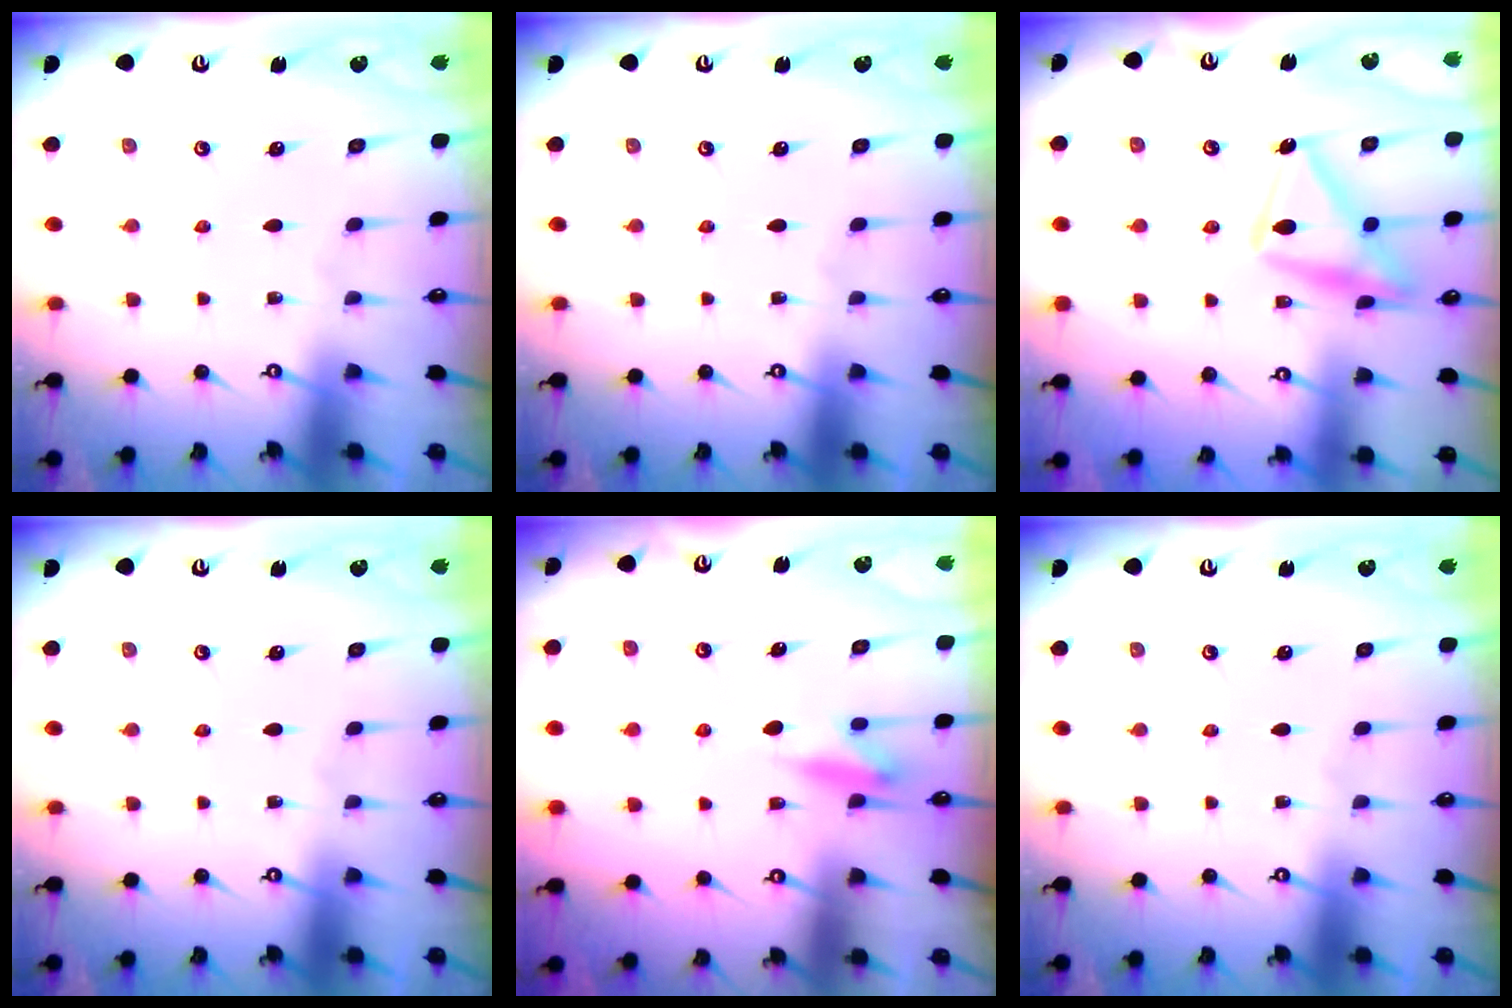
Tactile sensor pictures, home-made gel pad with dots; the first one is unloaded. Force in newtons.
{"total": 0.0}
{"total": 17.0, "press": 16.9, "slide": 0.9}
{"total": 0.0}
{"total": 6.0, "press": 6.0, "slide": 0.6}
{"total": 0.0}